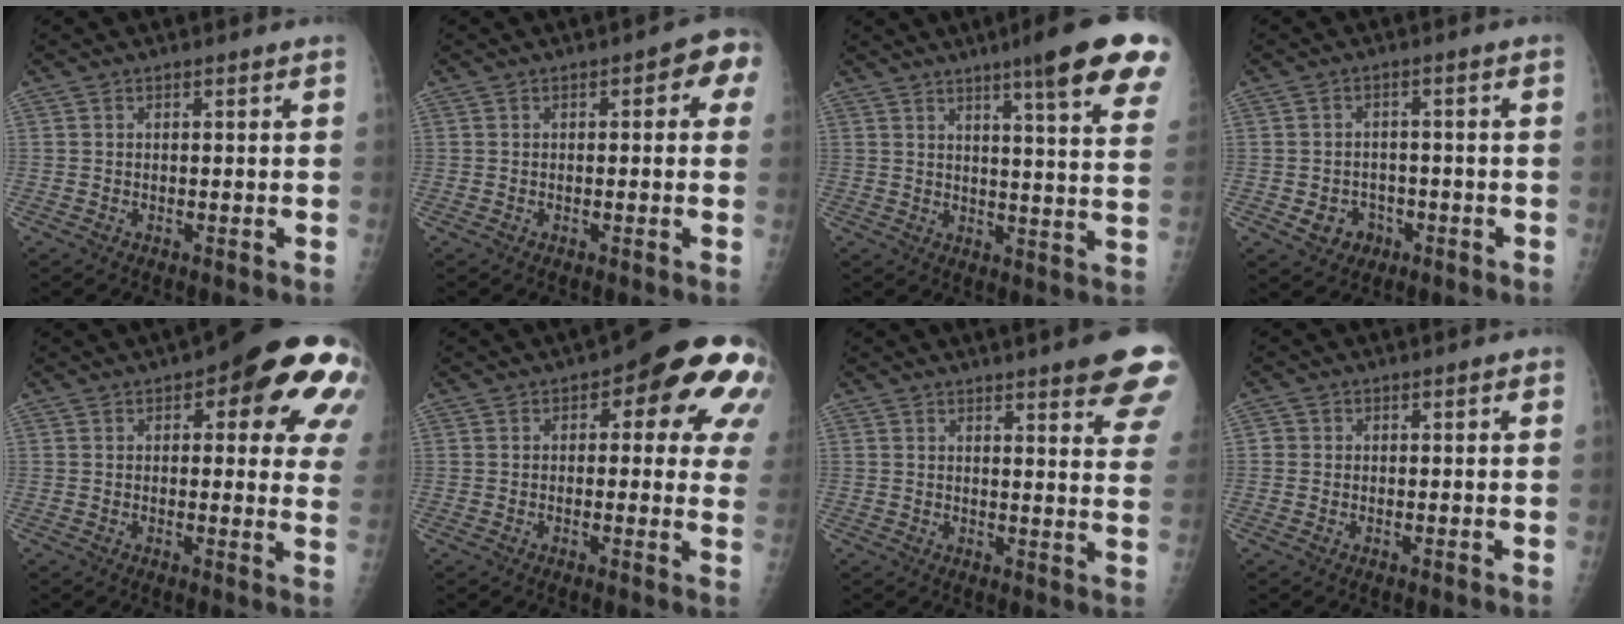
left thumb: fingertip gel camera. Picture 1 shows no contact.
{"total": 4.5, "force": [0.7, 2.5, 3.7], "torque": [-0.015, 0.015, -0.003]}
{"total": 17.6, "force": [11.2, 1.5, 13.6], "torque": [-0.158, -0.043, 0.130]}
{"total": 4.6, "force": [-1.8, 4.0, 1.5], "torque": [-0.003, 0.012, -0.020]}
{"total": 19.5, "force": [7.7, 7.2, 16.4], "torque": [-0.161, -0.012, 0.084]}
{"total": 16.3, "force": [5.1, 7.1, 13.8], "torque": [-0.110, -0.002, 0.046]}
{"total": 14.6, "force": [10.1, 2.6, 10.3], "torque": [-0.101, -0.043, 0.108]}
{"total": 1.5, "force": [0.1, 1.4, 0.3], "torque": [0.007, 0.004, -0.003]}